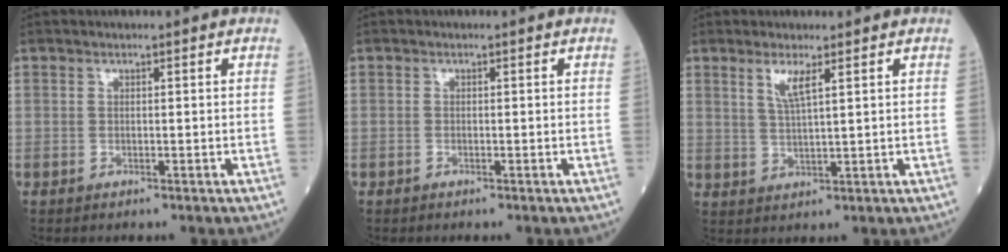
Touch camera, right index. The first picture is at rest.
{"total": 0.0}
{"total": 3.4, "force": [1.8, 0.0, 2.8], "torque": [-0.062, -0.005, 0.041]}